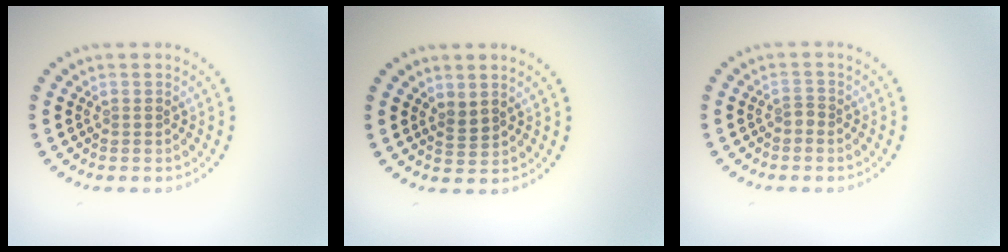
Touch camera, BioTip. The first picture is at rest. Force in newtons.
{"total": 1.2, "press": 1.0, "slide": 0.7}
{"total": 0.9, "press": 0.6, "slide": 0.6}